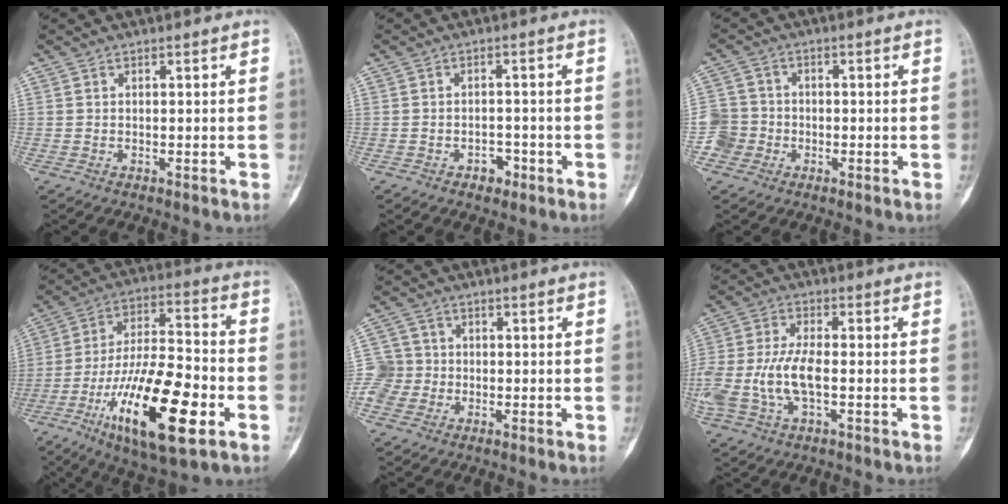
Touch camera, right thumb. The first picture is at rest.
{"total": 2.5, "force": [-1.5, 1.7, 1.0], "torque": [-0.002, 0.014, -0.017]}
{"total": 5.2, "force": [-1.8, 4.9, 0.5], "torque": [0.012, 0.018, -0.038]}
{"total": 23.5, "force": [-9.0, 7.9, 20.2], "torque": [-0.365, 0.033, -0.150]}
{"total": 5.8, "force": [-1.3, 5.6, 0.9], "torque": [0.001, 0.016, -0.030]}
{"total": 11.5, "force": [-2.0, 5.5, 9.9], "torque": [-0.229, 0.017, -0.038]}